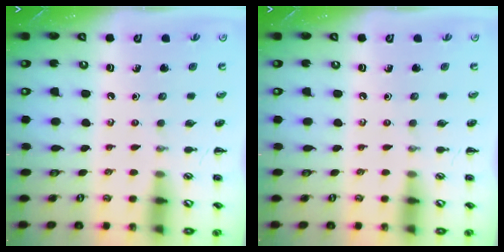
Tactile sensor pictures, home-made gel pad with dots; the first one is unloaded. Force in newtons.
{"total": 0.0}